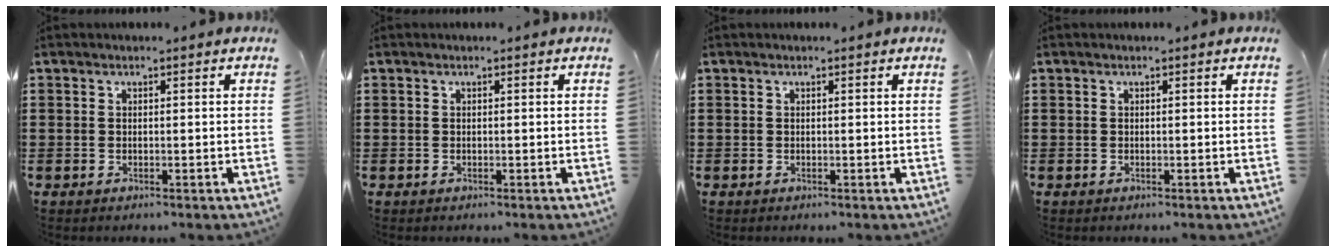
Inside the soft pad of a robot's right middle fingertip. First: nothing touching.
{"total": 0.0}
{"total": 0.0}
{"total": 0.0}